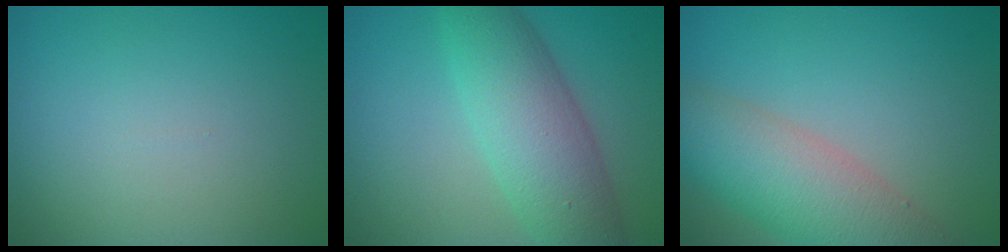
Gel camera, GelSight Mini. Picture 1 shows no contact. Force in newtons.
{"total": 7.4, "press": 7.4, "slide": 0.2}
{"total": 7.4, "press": 7.4, "slide": 0.3}